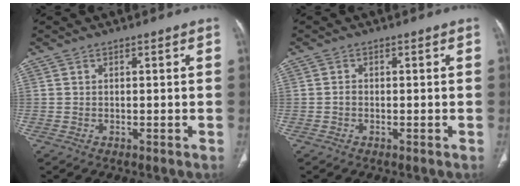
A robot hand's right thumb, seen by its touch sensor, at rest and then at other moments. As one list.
[{"total": 0.7, "force": [-0.3, 0.5, 0.4], "torque": [-0.005, 0.002, -0.009]}]